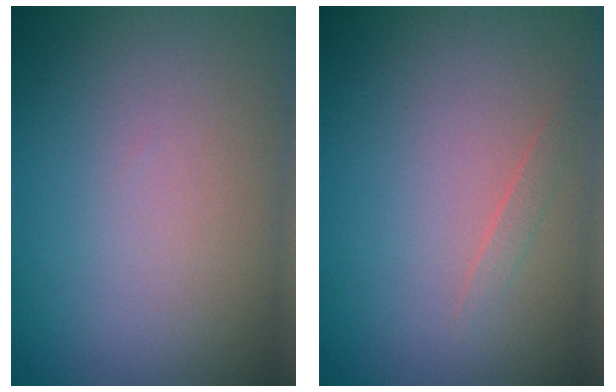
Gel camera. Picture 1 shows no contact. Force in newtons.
{"total": 0.8, "press": 0.8, "slide": 0.0}